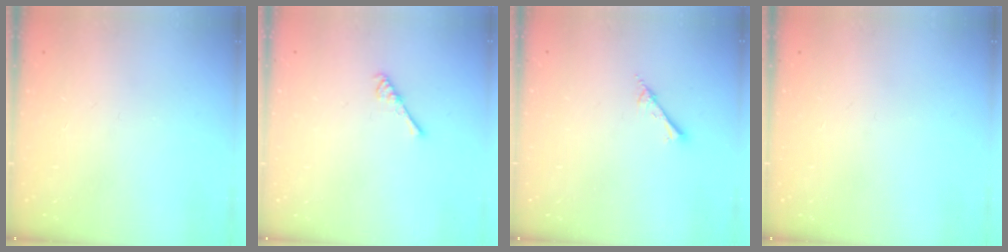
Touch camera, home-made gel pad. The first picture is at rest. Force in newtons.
{"total": 2.6, "press": 2.6, "slide": 0.5}
{"total": 2.0, "press": 2.0, "slide": 0.2}
{"total": 0.0}